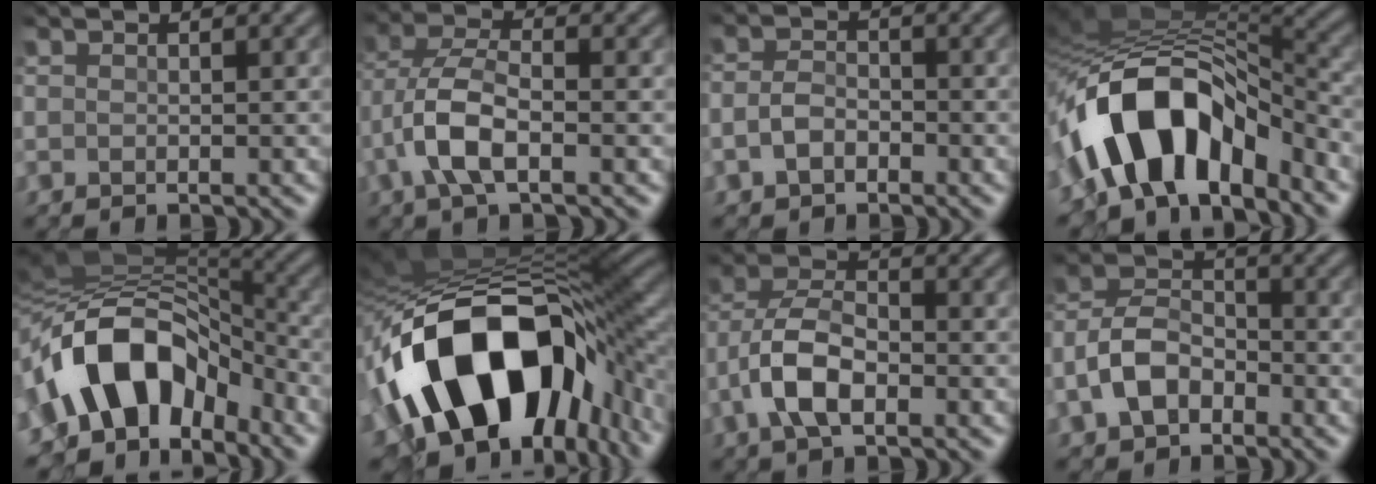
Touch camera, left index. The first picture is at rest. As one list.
[{"total": 5.2, "force": [-1.7, 2.1, 4.5], "torque": [-0.101, 0.010, -0.037]}, {"total": 2.2, "force": [-1.0, 1.4, 1.4], "torque": [-0.032, 0.007, -0.023]}, {"total": 10.9, "force": [-5.2, 5.5, 7.7], "torque": [-0.126, 0.013, -0.089]}, {"total": 10.9, "force": [-3.8, 6.7, 7.7], "torque": [-0.125, 0.024, -0.070]}, {"total": 16.4, "force": [-4.9, 9.3, 12.6], "torque": [-0.212, 0.001, -0.077]}, {"total": 5.6, "force": [-2.2, 2.6, 4.5], "torque": [-0.093, 0.013, -0.046]}, {"total": 5.1, "force": [-2.4, 3.2, 3.1], "torque": [-0.068, 0.010, -0.050]}]